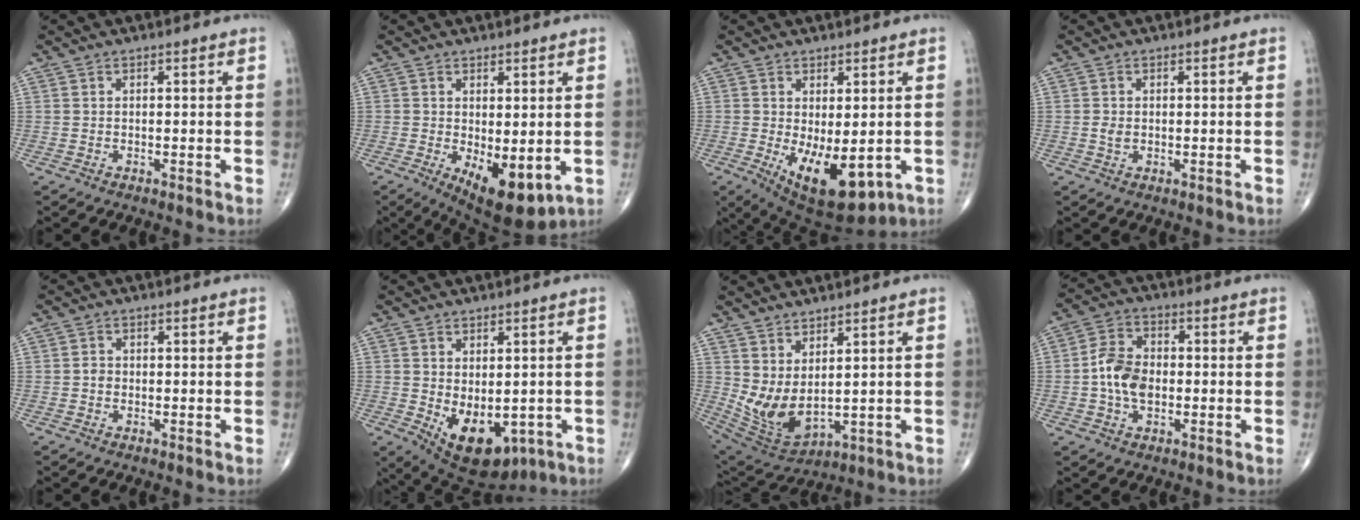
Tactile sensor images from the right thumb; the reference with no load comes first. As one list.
[{"total": 10.1, "force": [-2.1, 4.5, 8.7], "torque": [-0.118, -0.021, -0.015]}, {"total": 12.3, "force": [-2.7, 5.7, 10.6], "torque": [-0.155, -0.022, -0.016]}, {"total": 1.4, "force": [0.0, 1.0, 1.0], "torque": [-0.019, -0.002, 0.001]}, {"total": 1.2, "force": [-0.2, 1.1, 0.6], "torque": [-0.003, 0.004, -0.005]}, {"total": 12.2, "force": [-2.8, 7.2, 9.4], "torque": [-0.124, -0.007, -0.016]}, {"total": 10.2, "force": [2.5, 4.5, 8.8], "torque": [-0.172, -0.033, 0.071]}, {"total": 8.3, "force": [-0.9, 5.6, 6.1], "torque": [-0.104, 0.015, -0.023]}]